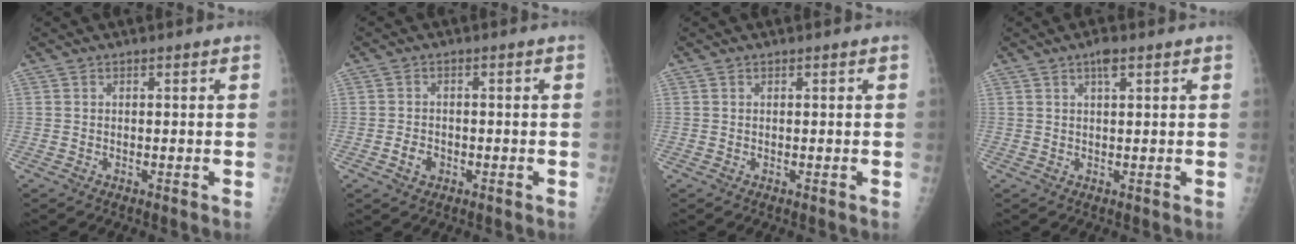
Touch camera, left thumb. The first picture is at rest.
{"total": 2.5, "force": [-0.9, 1.9, 1.2], "torque": [-0.013, 0.005, -0.013]}
{"total": 0.0}
{"total": 2.4, "force": [1.4, 0.7, 1.8], "torque": [-0.030, -0.001, 0.022]}